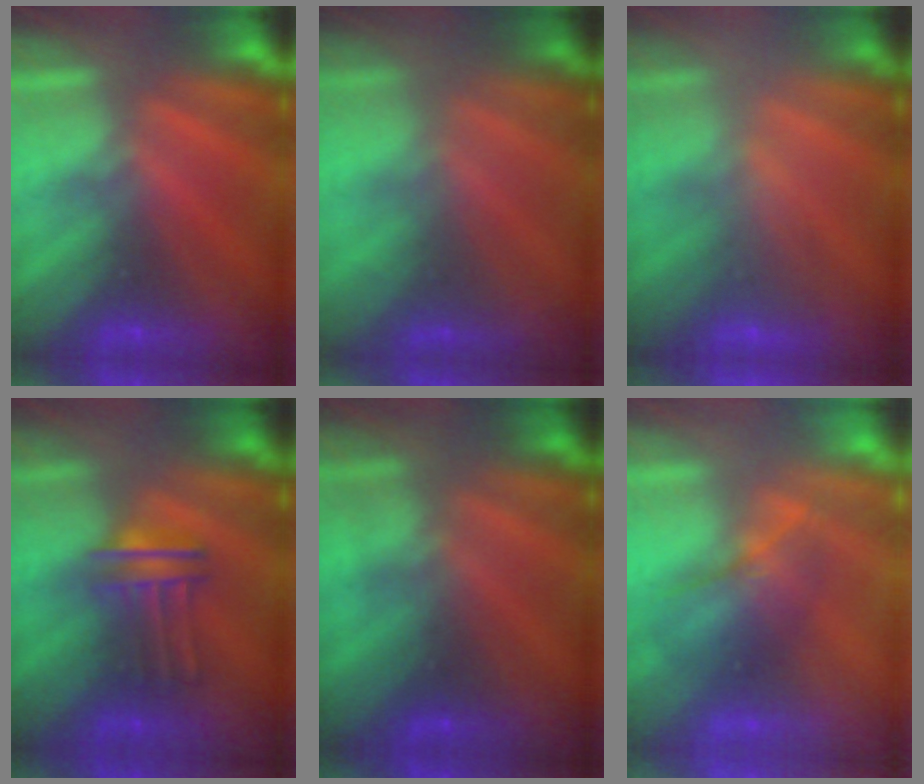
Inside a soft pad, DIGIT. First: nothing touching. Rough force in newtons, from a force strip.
{"total": 1.5}
{"total": 2.3}
{"total": 3.3}
{"total": 2.7}
{"total": 2.3}